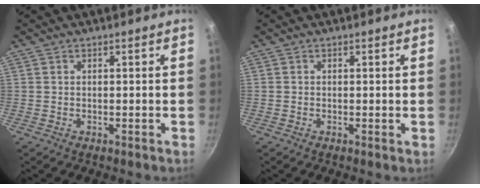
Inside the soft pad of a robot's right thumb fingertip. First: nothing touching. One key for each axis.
{"total": 0.0}